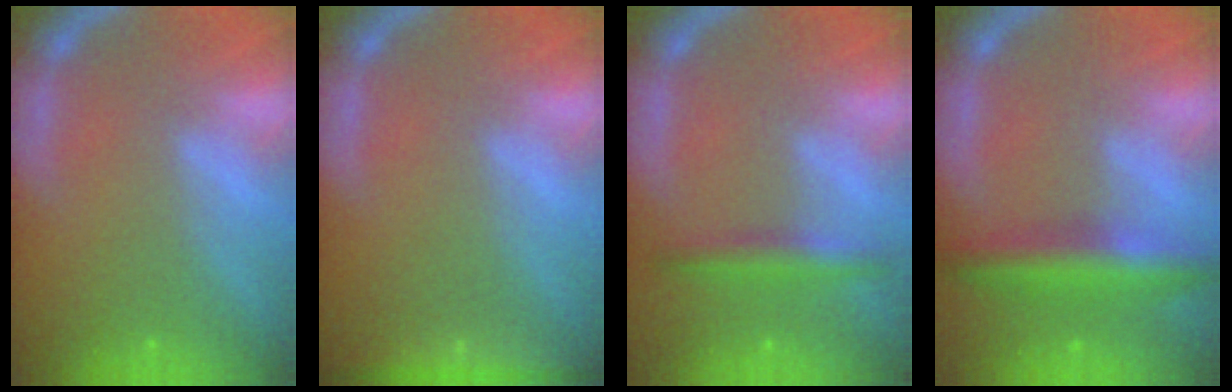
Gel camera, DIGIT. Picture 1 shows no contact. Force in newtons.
{"total": 5.5}
{"total": 3.0}
{"total": 5.5}